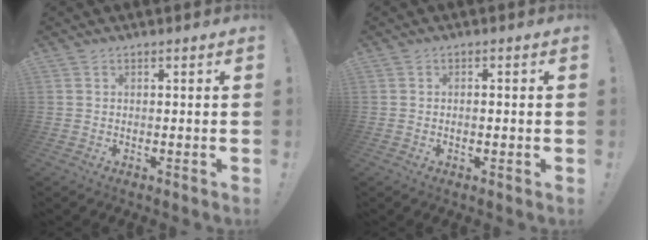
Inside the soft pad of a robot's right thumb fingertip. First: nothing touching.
{"total": 1.0, "force": [-0.6, 0.2, 0.8], "torque": [-0.011, 0.000, -0.011]}